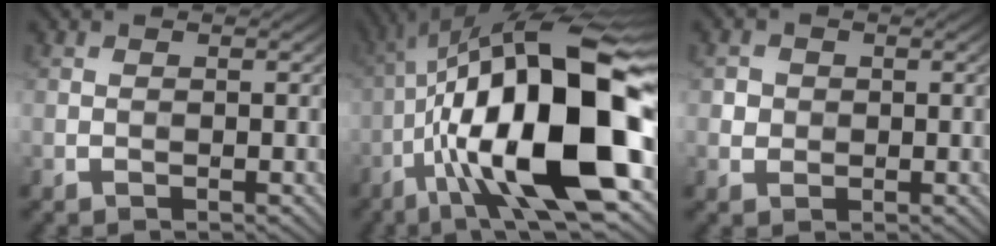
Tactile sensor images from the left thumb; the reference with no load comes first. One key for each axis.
{"total": 20.8, "fx": -4.4, "fy": 6.7, "fz": 19.2, "tx": -0.331, "ty": 0.019, "tz": -0.074}
{"total": 1.9, "fx": 0.1, "fy": 1.9, "fz": 0.5, "tx": -0.012, "ty": -0.002, "tz": 0.002}